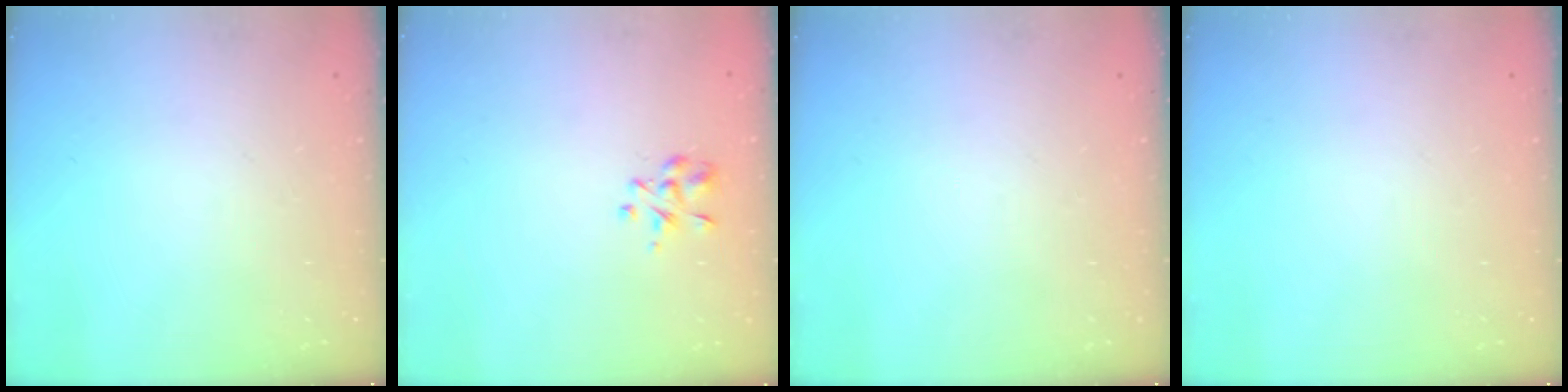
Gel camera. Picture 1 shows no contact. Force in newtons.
{"total": 3.0, "press": 2.9, "slide": 0.7}
{"total": 0.0}
{"total": 0.0}